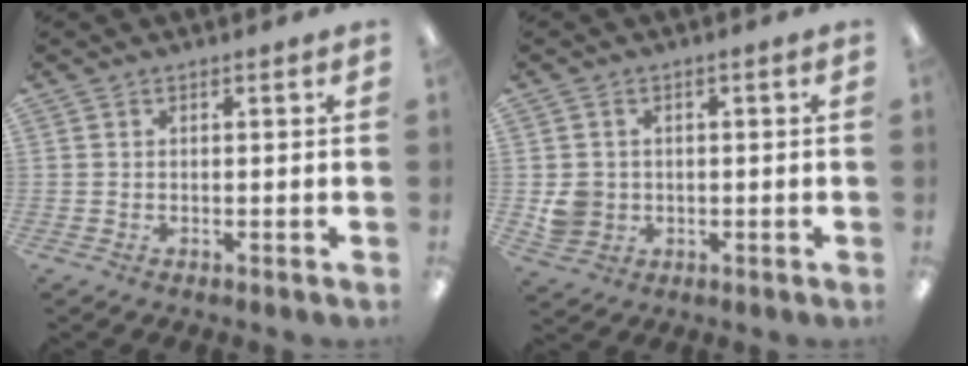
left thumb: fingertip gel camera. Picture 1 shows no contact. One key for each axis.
{"total": 4.7, "fx": -0.1, "fy": 4.5, "fz": 1.5, "tx": -0.023, "ty": 0.009, "tz": 0.004}